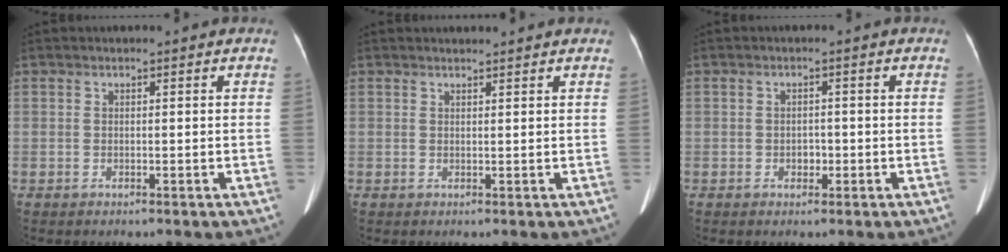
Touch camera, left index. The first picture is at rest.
{"total": 2.9, "force": [2.8, 0.2, 0.7], "torque": [-0.011, 0.016, 0.035]}
{"total": 1.5, "force": [-0.5, 1.1, 0.9], "torque": [-0.012, 0.004, -0.007]}